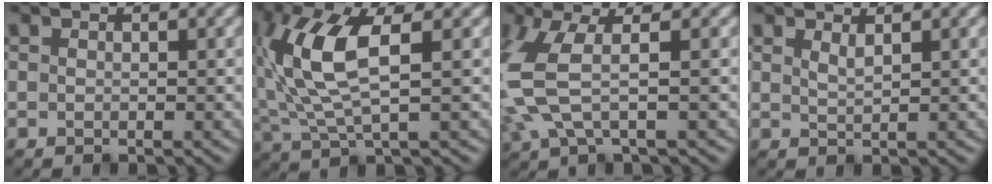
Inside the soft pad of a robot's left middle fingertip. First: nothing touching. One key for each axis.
{"total": 7.3, "fx": 1.5, "fy": 2.8, "fz": 6.6, "tx": -0.157, "ty": 0.002, "tz": 0.028}
{"total": 5.1, "fx": 0.3, "fy": 1.8, "fz": 4.8, "tx": -0.139, "ty": -0.004, "tz": 0.006}
{"total": 1.7, "fx": 1.4, "fy": 0.5, "fz": 0.8, "tx": -0.002, "ty": 0.005, "tz": 0.012}